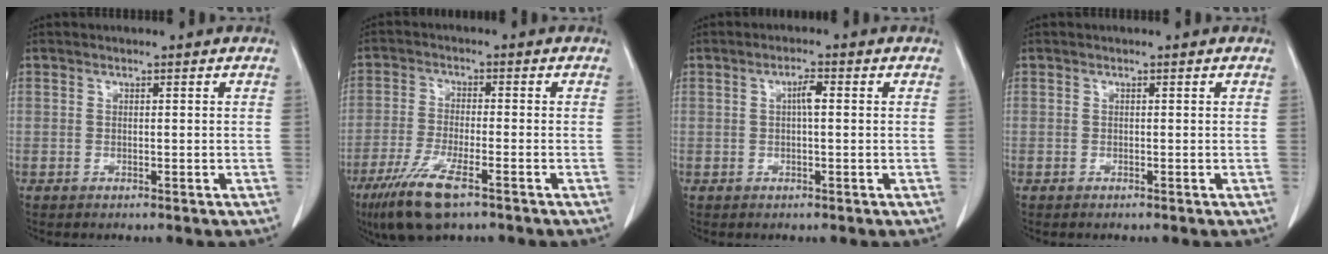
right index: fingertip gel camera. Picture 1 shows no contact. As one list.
[{"total": 8.9, "force": [-5.5, 1.5, 6.9], "torque": [-0.137, -0.022, -0.094]}, {"total": 2.1, "force": [0.3, 0.3, 2.1], "torque": [-0.040, 0.003, 0.004]}, {"total": 0.0}]